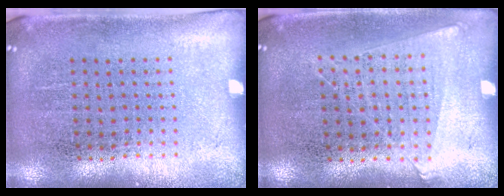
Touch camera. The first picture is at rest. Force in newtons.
{"total": 1.0, "press": 0.9, "slide": 0.4}